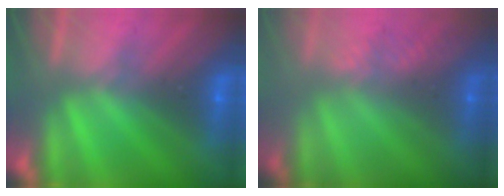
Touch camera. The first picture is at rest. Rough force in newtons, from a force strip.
{"total": 2.7}